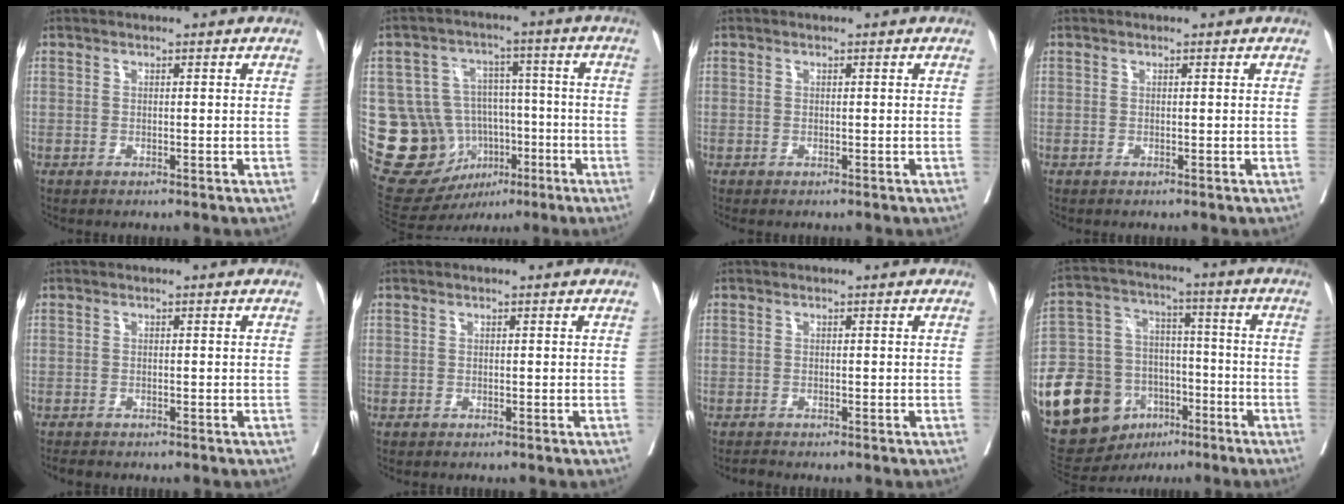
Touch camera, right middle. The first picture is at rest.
{"total": 13.7, "force": [-3.5, 12.2, 5.2], "torque": [-0.098, 0.048, -0.034]}
{"total": 0.0}
{"total": 0.0}
{"total": 1.5, "force": [-1.4, 0.5, 0.4], "torque": [-0.012, -0.005, -0.021]}
{"total": 0.0}
{"total": 0.6, "force": [-0.6, -0.1, 0.0], "torque": [-0.005, -0.005, -0.012]}
{"total": 24.1, "force": [-11.8, 17.0, 12.4], "torque": [-0.300, 0.047, -0.192]}